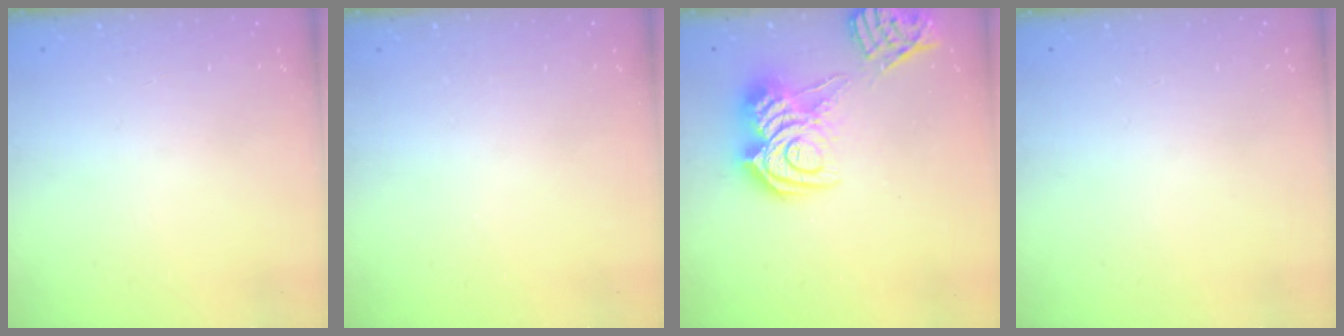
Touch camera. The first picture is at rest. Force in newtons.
{"total": 0.0}
{"total": 15.0, "press": 14.9, "slide": 1.8}
{"total": 0.0}